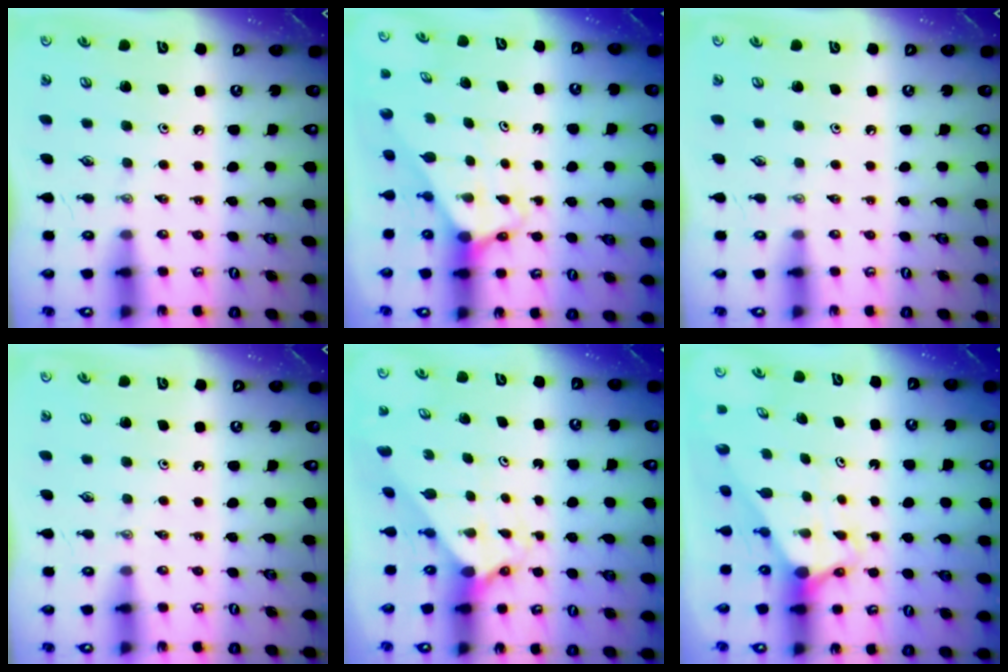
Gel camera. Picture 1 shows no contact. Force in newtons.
{"total": 2.6, "press": 2.6, "slide": 0.2}
{"total": 0.0}
{"total": 0.0}
{"total": 1.2, "press": 1.2, "slide": 0.1}
{"total": 2.7, "press": 2.7, "slide": 0.0}